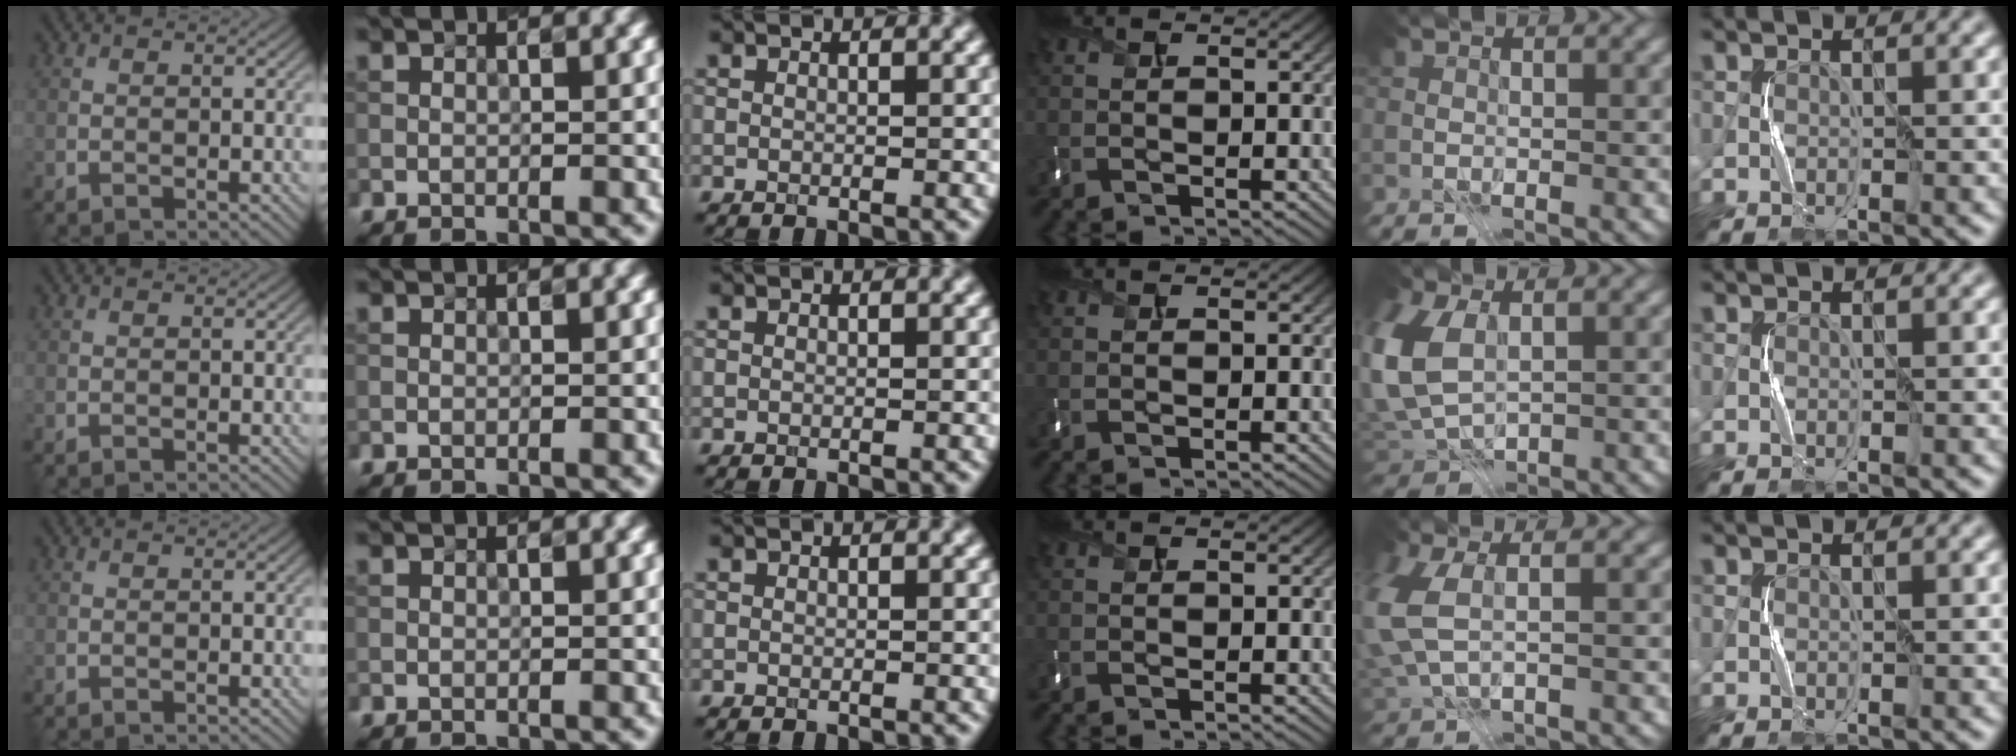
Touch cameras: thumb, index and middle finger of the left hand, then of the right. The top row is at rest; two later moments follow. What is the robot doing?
{"motion": "press", "object": "keyboard"}